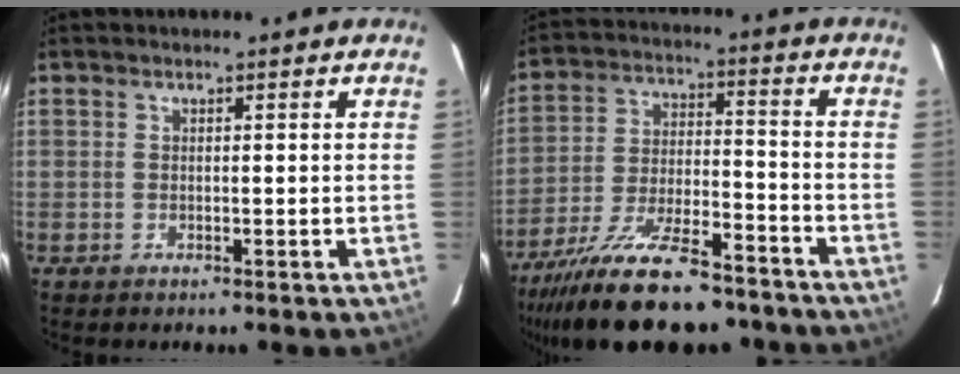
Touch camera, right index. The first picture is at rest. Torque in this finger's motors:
{"motor_torque": [1.28, -0.86, 0.87, 0.21]}